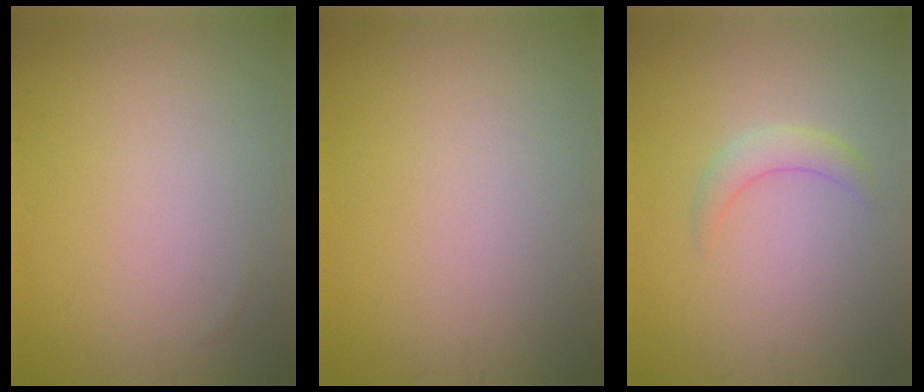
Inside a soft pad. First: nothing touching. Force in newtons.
{"total": 0.0}
{"total": 1.9, "press": 1.9, "slide": 0.1}